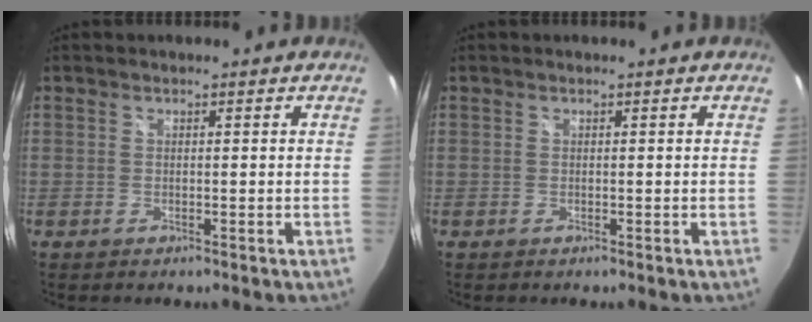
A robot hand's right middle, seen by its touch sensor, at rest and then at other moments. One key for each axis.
{"total": 0.0}